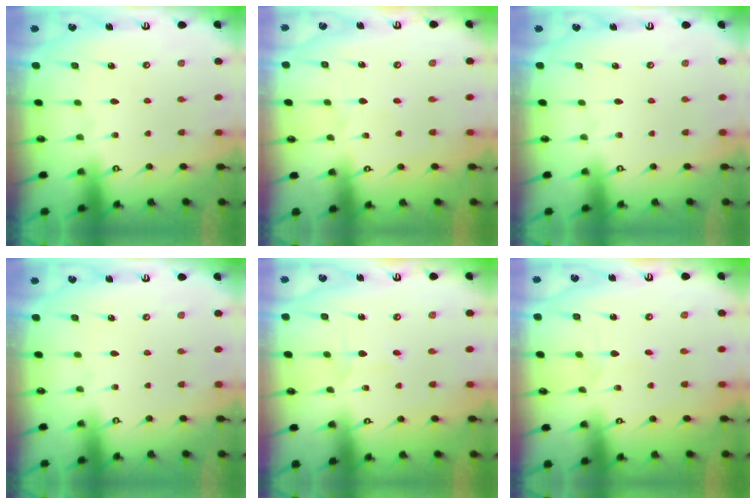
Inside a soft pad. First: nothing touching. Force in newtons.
{"total": 2.1, "press": 2.1, "slide": 0.2}
{"total": 0.0}
{"total": 0.0}
{"total": 2.8, "press": 2.7, "slide": 0.3}
{"total": 1.3, "press": 1.3, "slide": 0.1}